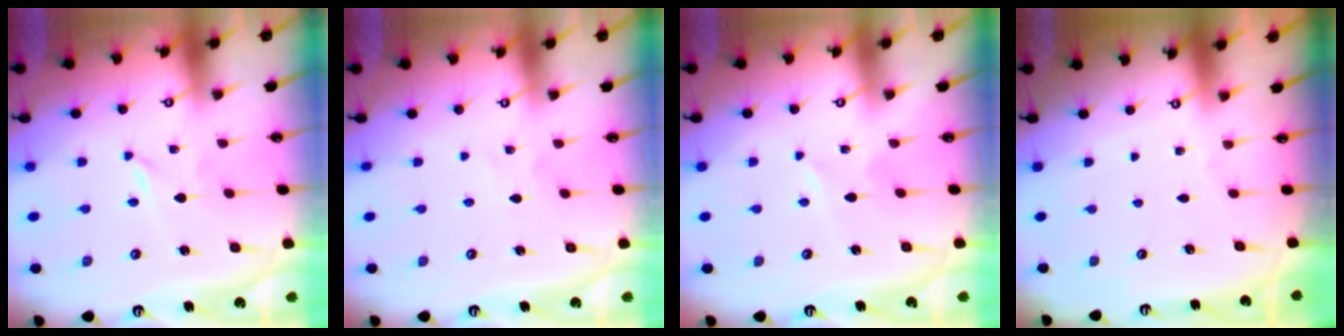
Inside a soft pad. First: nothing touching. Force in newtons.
{"total": 1.9, "press": 1.9, "slide": 0.2}
{"total": 2.7, "press": 2.7, "slide": 0.4}
{"total": 0.0}